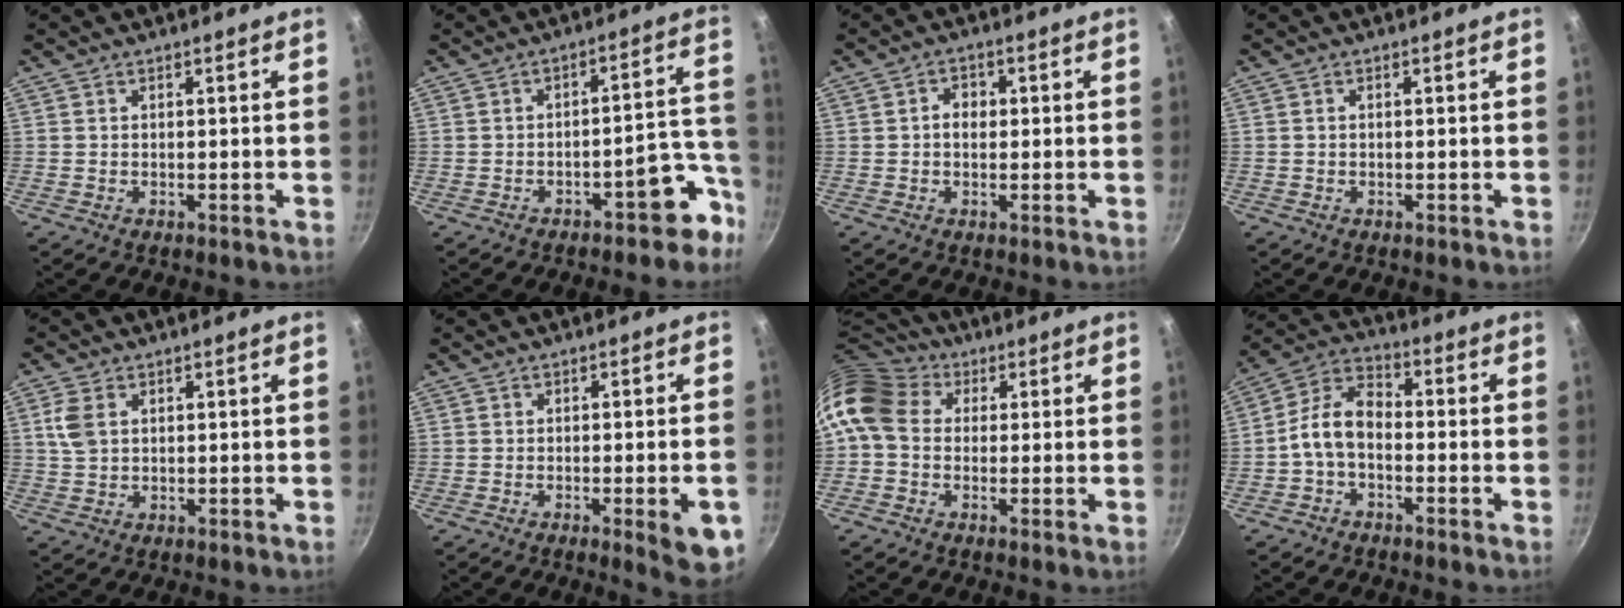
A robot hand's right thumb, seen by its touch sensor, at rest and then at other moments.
{"total": 8.8, "force": [-5.7, 3.8, 5.5], "torque": [-0.011, 0.080, -0.068]}
{"total": 3.5, "force": [0.2, 2.6, 2.2], "torque": [-0.020, 0.010, -0.001]}
{"total": 0.6, "force": [-0.1, 0.4, 0.5], "torque": [-0.014, 0.006, -0.002]}
{"total": 4.8, "force": [1.4, 3.3, 3.3], "torque": [-0.068, 0.001, 0.028]}
{"total": 7.7, "force": [-2.9, 1.6, 7.0], "torque": [-0.071, 0.006, -0.035]}
{"total": 12.1, "force": [2.3, 9.6, 7.0], "torque": [-0.130, 0.023, 0.022]}
{"total": 8.6, "force": [-2.3, 5.2, 6.4], "torque": [-0.117, 0.044, -0.059]}